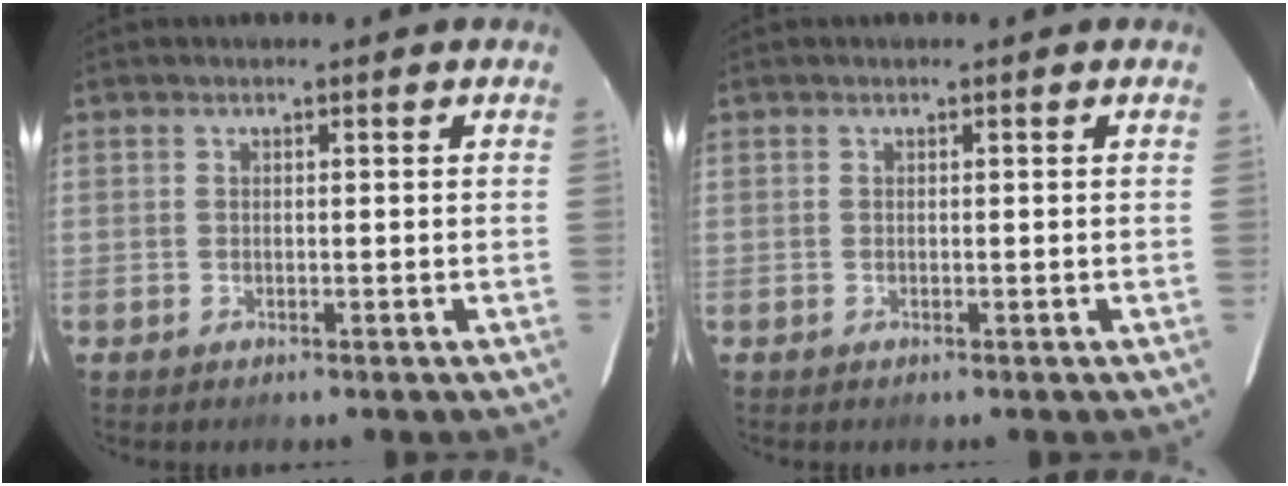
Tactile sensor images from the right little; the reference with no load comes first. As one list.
[{"total": 0.0}]